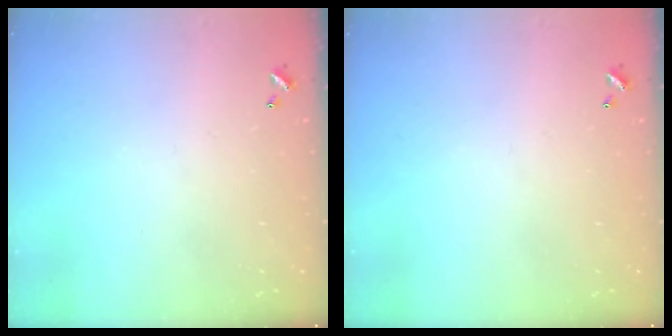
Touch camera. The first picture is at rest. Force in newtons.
{"total": 0.0}